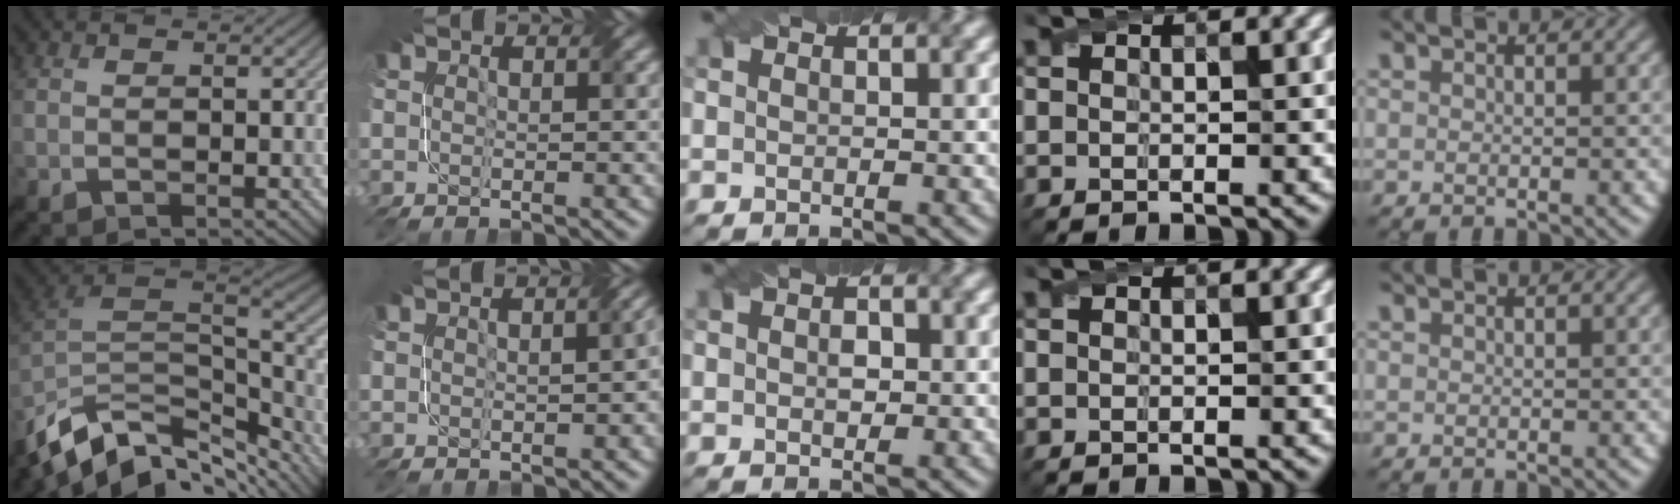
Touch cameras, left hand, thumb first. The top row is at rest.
{"thumb": {"total": 13.1, "force": [-8.1, 6.5, 8.1], "torque": [-0.208, -0.016, -0.132]}, "index": {"total": 2.3, "force": [0.0, 1.0, 2.0], "torque": [-0.021, 0.004, 0.004]}, "middle": {"total": 1.2, "force": [0.0, 0.8, 0.9], "torque": [-0.014, 0.002, -0.001]}}